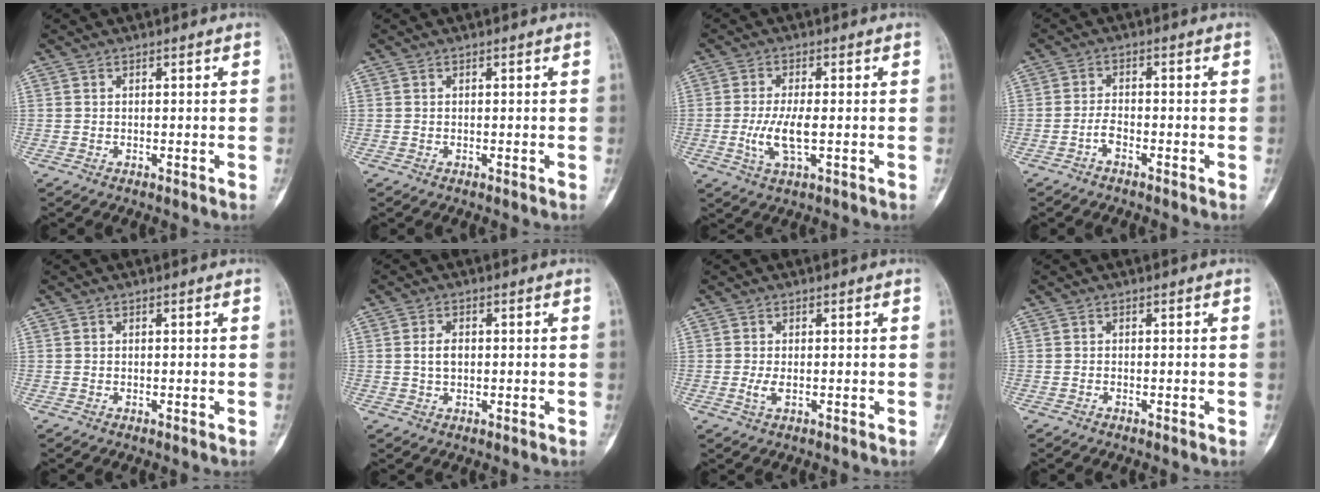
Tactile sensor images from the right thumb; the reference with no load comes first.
{"total": 0.0}
{"total": 6.4, "force": [-0.9, 2.1, 6.0], "torque": [-0.130, -0.007, -0.017]}
{"total": 2.3, "force": [-1.5, 0.9, 1.5], "torque": [-0.026, 0.016, -0.031]}
{"total": 0.0}
{"total": 2.8, "force": [0.1, 1.8, 2.1], "torque": [-0.034, 0.005, 0.000]}
{"total": 1.8, "force": [-0.3, 0.7, 1.6], "torque": [-0.043, -0.006, -0.004]}
{"total": 0.0}